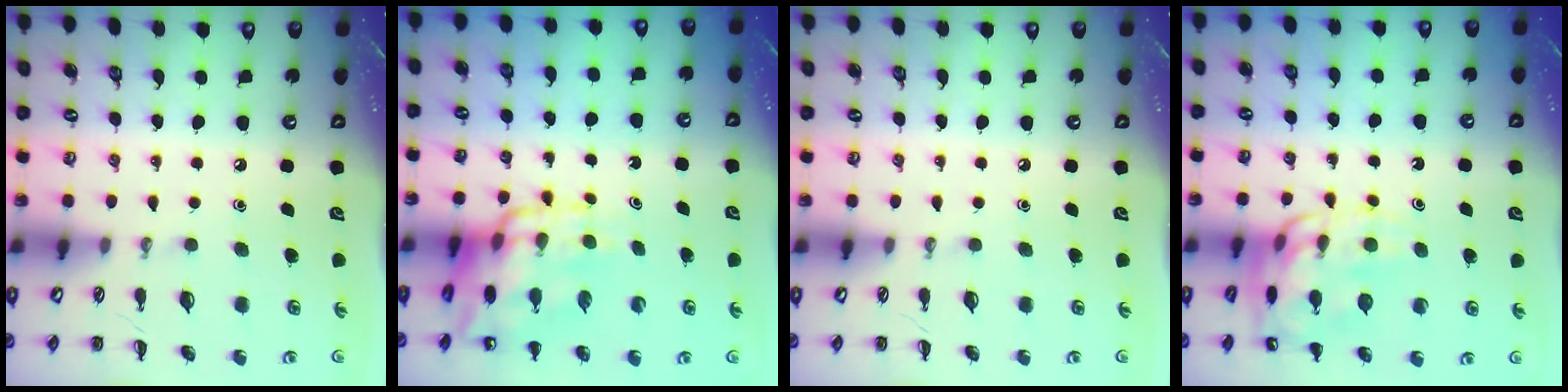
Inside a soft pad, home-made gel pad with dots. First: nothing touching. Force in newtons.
{"total": 14.7, "press": 14.2, "slide": 3.8}
{"total": 0.0}
{"total": 14.4, "press": 14.3, "slide": 1.6}